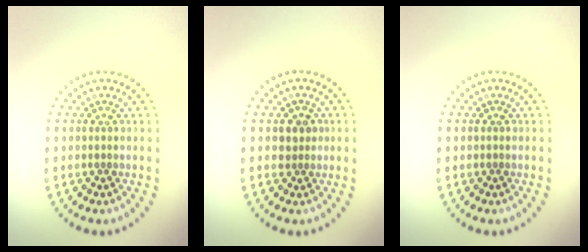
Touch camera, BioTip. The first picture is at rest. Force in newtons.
{"total": 1.3, "press": 1.1, "slide": 0.7}
{"total": 0.0}